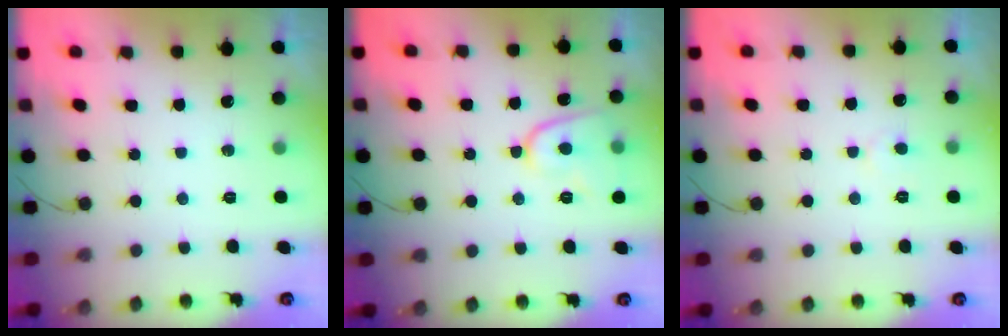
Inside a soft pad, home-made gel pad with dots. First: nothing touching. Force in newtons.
{"total": 10.3, "press": 10.2, "slide": 1.1}
{"total": 3.1, "press": 3.1, "slide": 0.2}